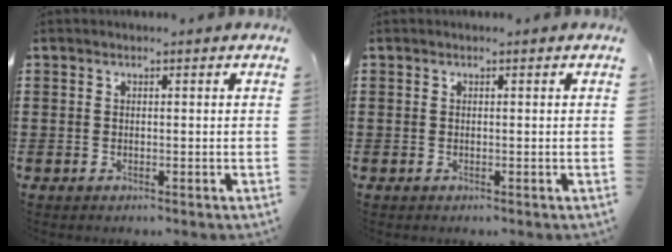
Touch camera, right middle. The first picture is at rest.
{"total": 0.0}